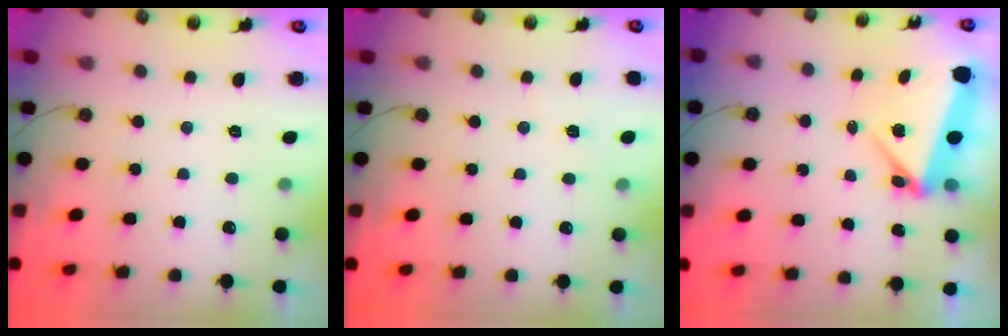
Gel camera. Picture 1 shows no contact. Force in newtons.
{"total": 3.0, "press": 2.1, "slide": 2.2}
{"total": 5.5, "press": 5.4, "slide": 0.6}